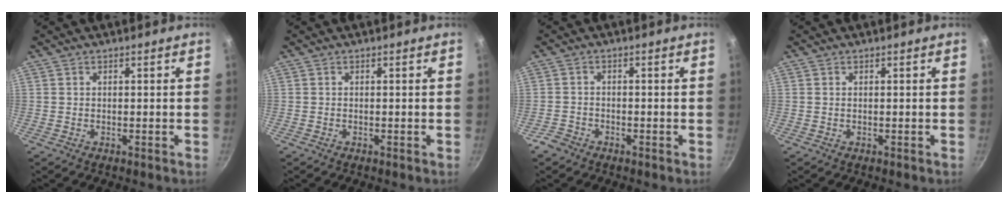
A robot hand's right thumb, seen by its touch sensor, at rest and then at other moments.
{"total": 0.0}
{"total": 2.4, "force": [-1.9, 1.3, 0.5], "torque": [-0.011, 0.019, -0.035]}
{"total": 0.0}